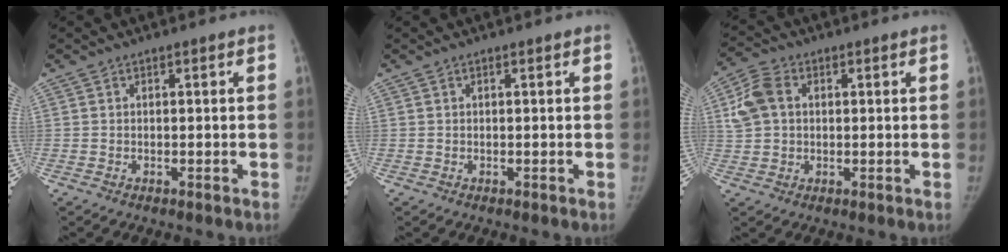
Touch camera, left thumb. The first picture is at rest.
{"total": 0.0}
{"total": 6.9, "force": [1.5, 5.1, 4.4], "torque": [-0.088, 0.013, 0.028]}